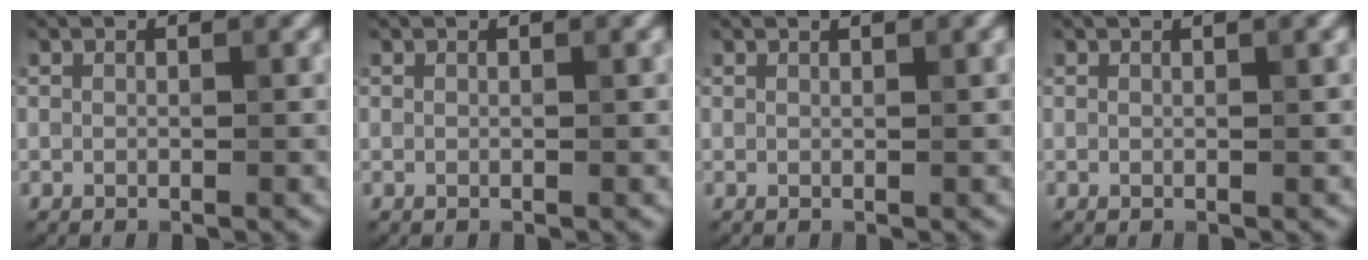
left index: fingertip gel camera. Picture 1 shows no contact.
{"total": 0.7, "force": [0.4, 0.1, 0.6], "torque": [-0.004, 0.004, 0.005]}
{"total": 1.7, "force": [0.9, 0.5, 1.3], "torque": [-0.012, 0.003, 0.011]}
{"total": 1.0, "force": [0.5, 0.3, 0.8], "torque": [-0.006, 0.005, 0.006]}